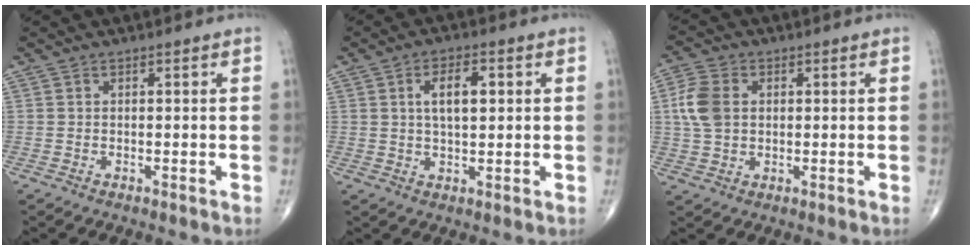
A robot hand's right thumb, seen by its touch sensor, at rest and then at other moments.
{"total": 6.2, "force": [1.5, 2.9, 5.3], "torque": [-0.081, -0.001, 0.023]}
{"total": 7.3, "force": [1.1, 5.2, 5.0], "torque": [-0.107, 0.006, 0.019]}